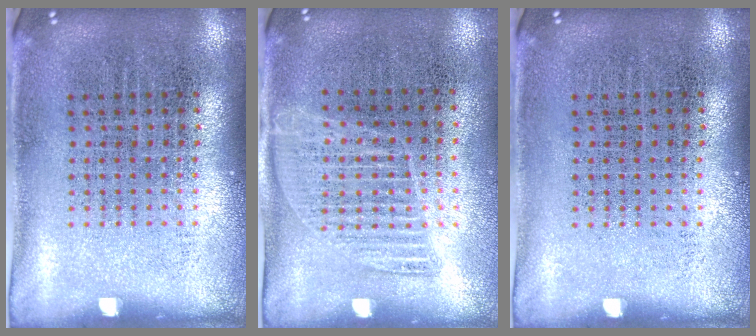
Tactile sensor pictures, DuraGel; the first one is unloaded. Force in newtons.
{"total": 1.1, "press": 1.0, "slide": 0.5}
{"total": 0.0}